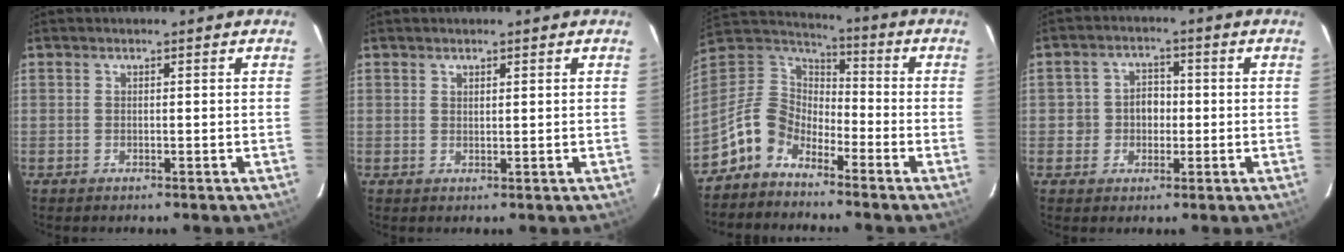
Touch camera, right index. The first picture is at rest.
{"total": 1.0, "force": [0.8, 0.3, 0.5], "torque": [-0.007, 0.001, 0.014]}
{"total": 10.4, "force": [-6.8, 6.2, 4.9], "torque": [-0.105, 0.028, -0.147]}
{"total": 4.8, "force": [-0.7, 4.5, 1.6], "torque": [-0.025, 0.018, -0.009]}